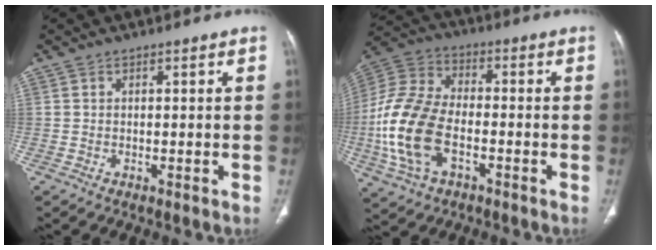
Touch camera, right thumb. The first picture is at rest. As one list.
[{"total": 17.1, "force": [-4.2, 10.1, 13.1], "torque": [-0.283, 0.021, -0.081]}]